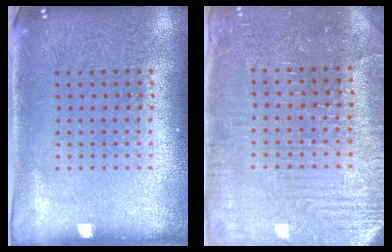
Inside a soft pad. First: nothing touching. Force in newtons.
{"total": 3.5, "press": 3.5, "slide": 0.6}